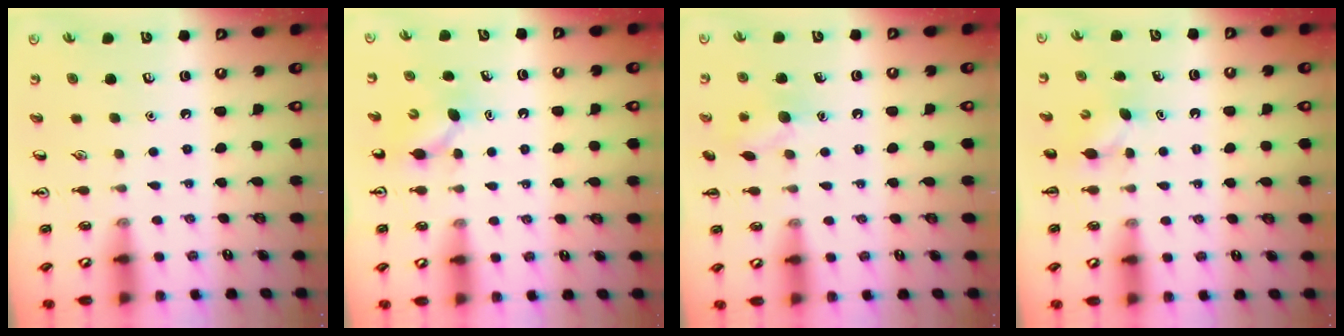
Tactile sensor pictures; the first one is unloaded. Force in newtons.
{"total": 2.9, "press": 2.7, "slide": 1.1}
{"total": 8.0, "press": 7.9, "slide": 1.4}
{"total": 3.3, "press": 3.2, "slide": 0.9}